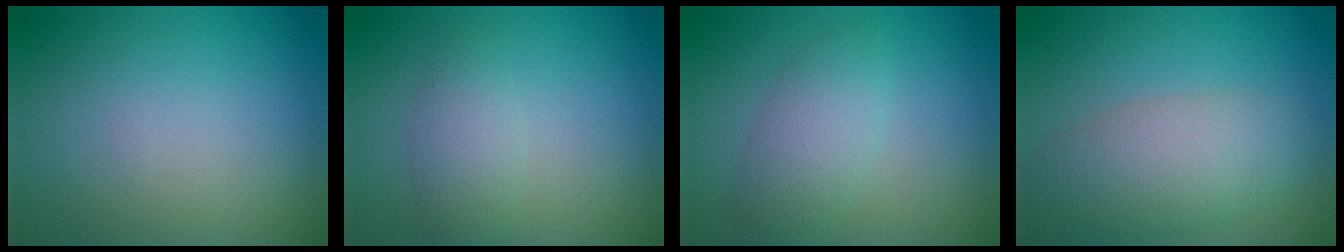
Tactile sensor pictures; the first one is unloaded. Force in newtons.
{"total": 2.4, "press": 2.4, "slide": 0.0}
{"total": 3.3, "press": 3.3, "slide": 0.1}
{"total": 5.6, "press": 5.6, "slide": 0.3}